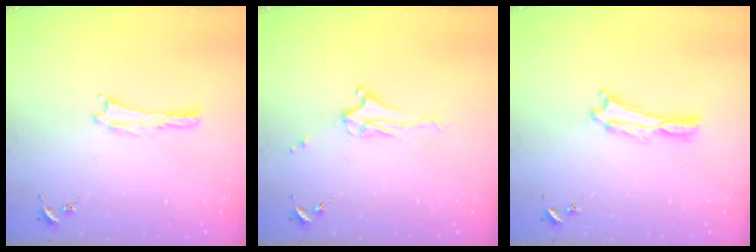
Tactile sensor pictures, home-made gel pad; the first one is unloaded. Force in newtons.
{"total": 3.7, "press": 3.7, "slide": 0.5}
{"total": 0.0}